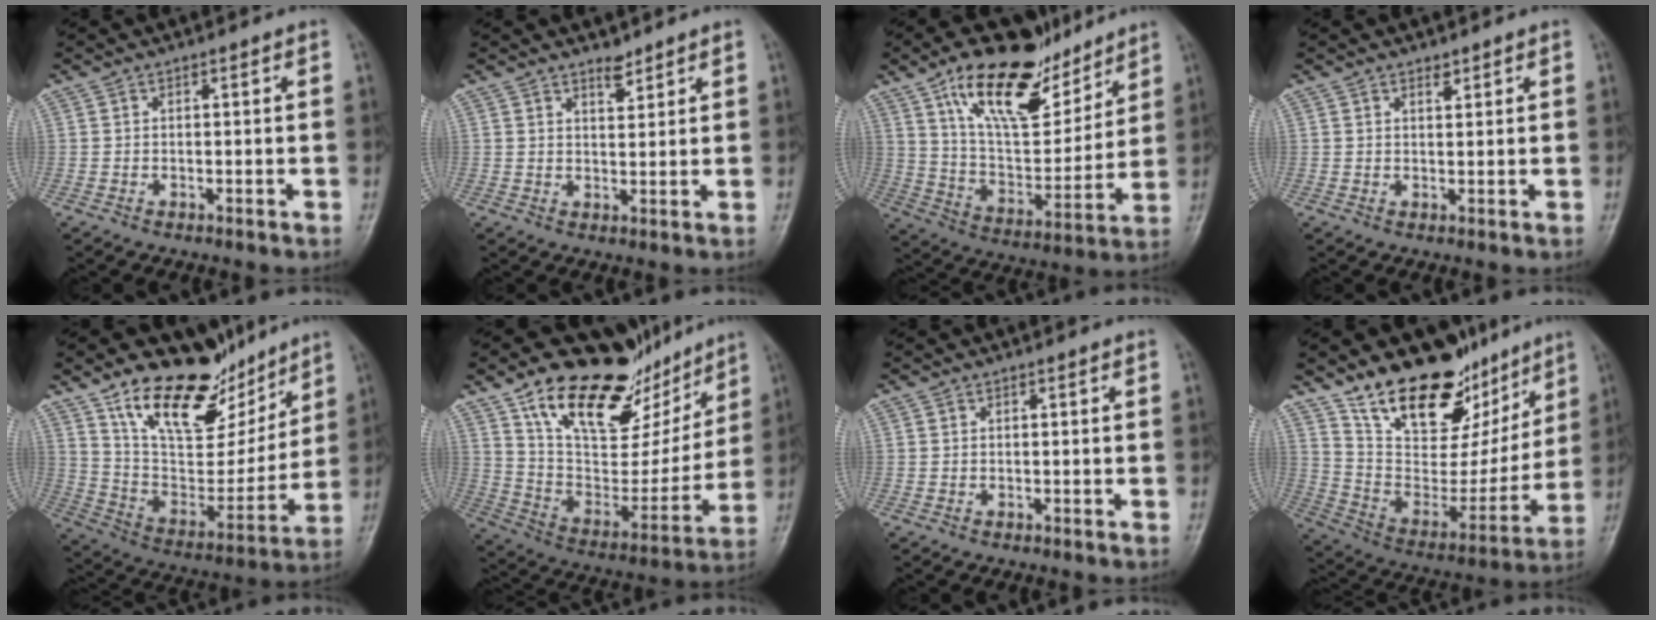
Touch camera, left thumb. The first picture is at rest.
{"total": 2.6, "force": [2.2, 1.0, 0.9], "torque": [-0.004, -0.018, 0.037]}
{"total": 20.9, "force": [13.4, 9.2, 13.2], "torque": [-0.175, -0.066, 0.238]}
{"total": 1.4, "force": [1.1, 0.7, 0.6], "torque": [-0.003, -0.008, 0.017]}
{"total": 21.3, "force": [15.2, 10.1, 11.1], "torque": [-0.121, -0.078, 0.263]}
{"total": 27.4, "force": [17.5, 13.5, 16.2], "torque": [-0.206, -0.049, 0.291]}
{"total": 0.0}
{"total": 24.6, "force": [16.3, 12.8, 13.3], "torque": [-0.158, -0.070, 0.277]}